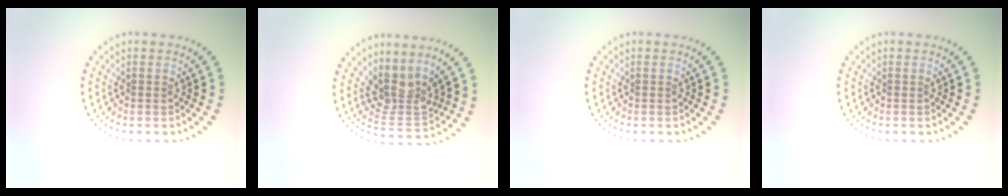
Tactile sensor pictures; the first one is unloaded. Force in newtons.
{"total": 3.8, "press": 2.8, "slide": 2.5}
{"total": 0.0}
{"total": 0.0}